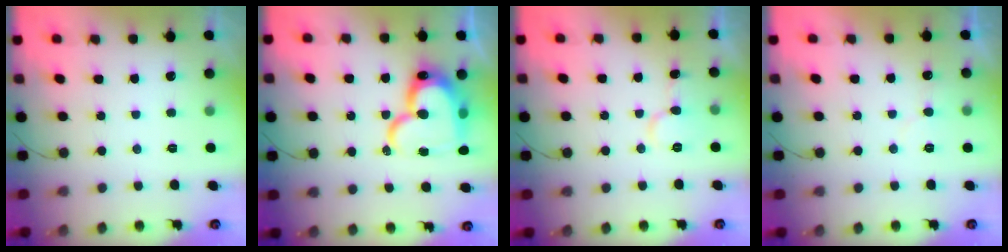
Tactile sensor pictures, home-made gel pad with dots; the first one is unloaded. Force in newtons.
{"total": 21.8, "press": 21.7, "slide": 2.2}
{"total": 8.5, "press": 8.5, "slide": 0.7}
{"total": 5.3, "press": 5.2, "slide": 0.5}